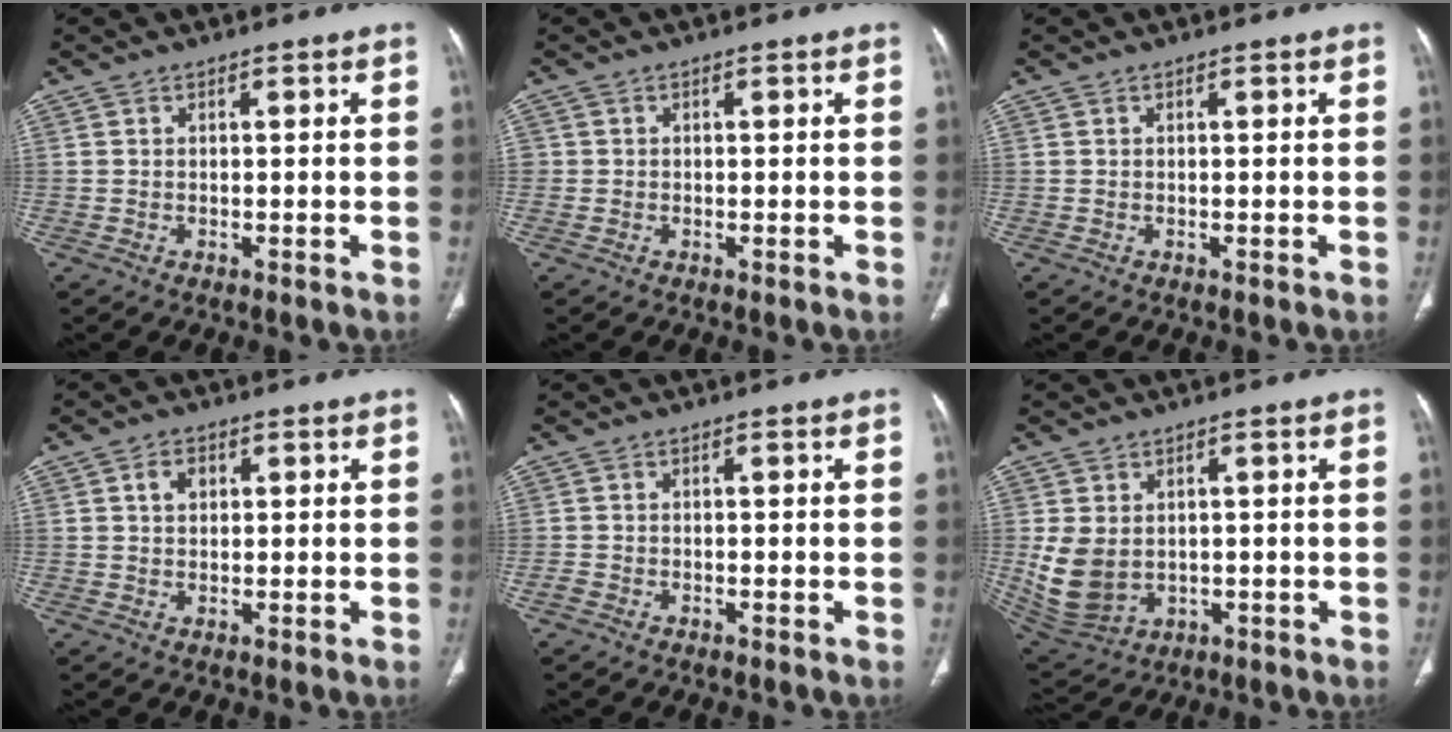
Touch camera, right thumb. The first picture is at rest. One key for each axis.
{"total": 0.7, "fx": -0.1, "fy": 0.7, "fz": 0.2, "tx": 0.003, "ty": 0.004, "tz": -0.001}
{"total": 0.0}
{"total": 2.9, "fx": 0.9, "fy": 2.1, "fz": 1.7, "tx": -0.021, "ty": 0.003, "tz": 0.014}
{"total": 0.8, "fx": -0.6, "fy": 0.5, "fz": 0.3, "tx": -0.009, "ty": 0.000, "tz": -0.014}
{"total": 9.1, "fx": 0.2, "fy": 7.0, "fz": 5.9, "tx": -0.112, "ty": -0.009, "tz": 0.032}